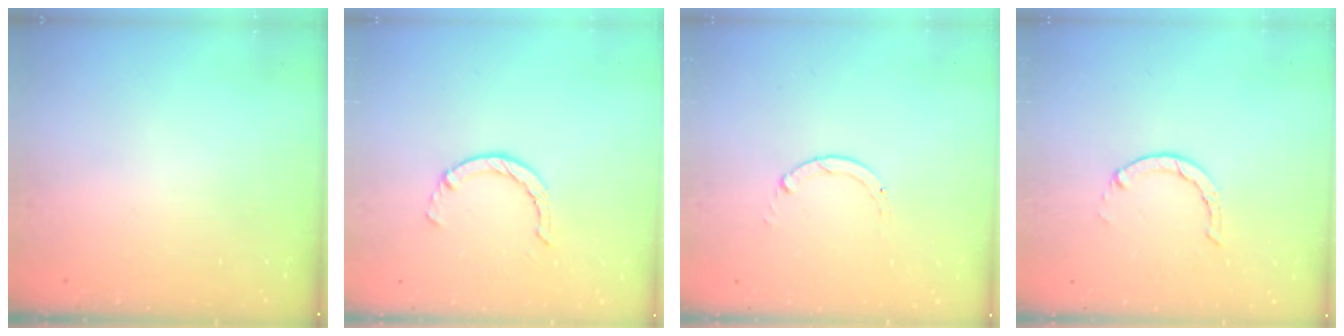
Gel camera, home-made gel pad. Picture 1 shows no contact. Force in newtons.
{"total": 2.5, "press": 2.4, "slide": 0.4}
{"total": 0.8, "press": 0.7, "slide": 0.1}
{"total": 1.3, "press": 1.3, "slide": 0.3}